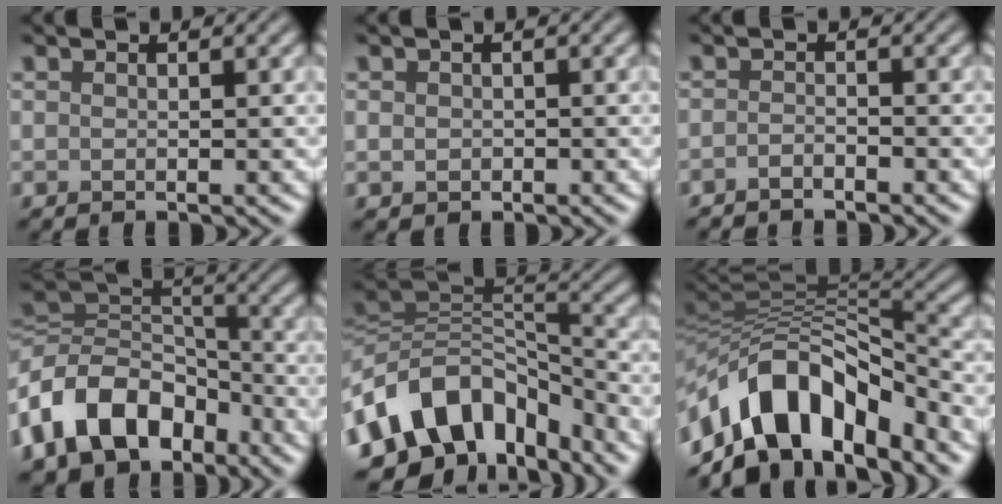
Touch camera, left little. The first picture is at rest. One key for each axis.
{"total": 0.8, "fx": -0.1, "fy": 0.8, "fz": 0.3, "tx": -0.001, "ty": -0.004, "tz": -0.005}
{"total": 1.2, "fx": -1.1, "fy": 0.2, "fz": 0.4, "tx": -0.008, "ty": 0.000, "tz": -0.024}
{"total": 11.4, "fx": -5.5, "fy": 7.8, "fz": 6.2, "tx": -0.122, "ty": 0.004, "tz": -0.113}
{"total": 11.1, "fx": -5.4, "fy": 7.4, "fz": 6.2, "tx": -0.112, "ty": 0.018, "tz": -0.102}
{"total": 10.7, "fx": -5.9, "fy": 5.5, "fz": 7.1, "tx": -0.108, "ty": 0.012, "tz": -0.105}